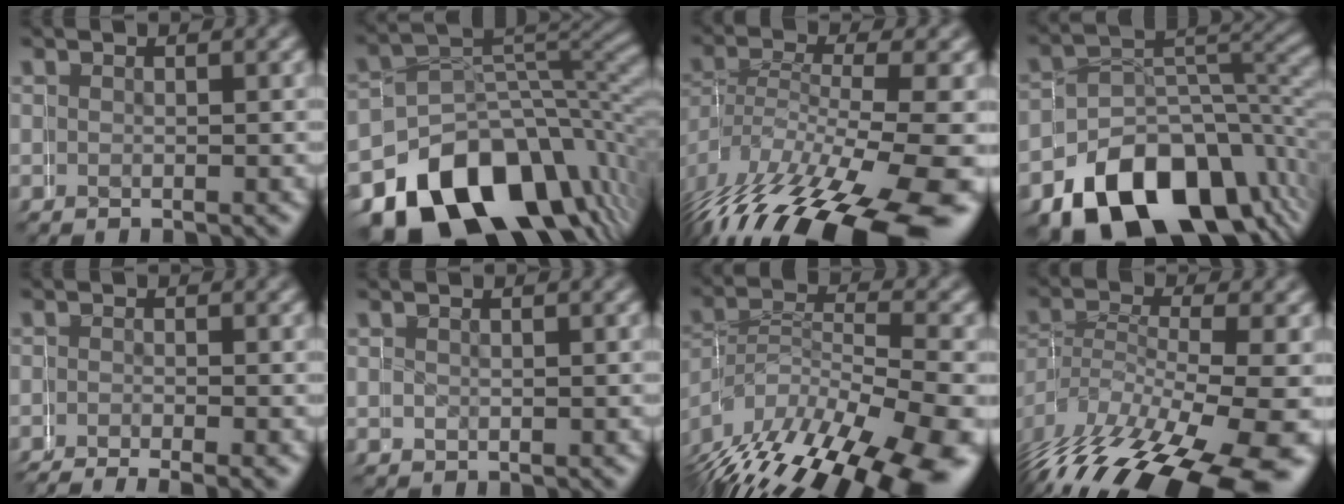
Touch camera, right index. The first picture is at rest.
{"total": 15.0, "force": [-8.0, 9.7, 8.1], "torque": [-0.122, -0.035, -0.116]}
{"total": 9.3, "force": [-4.2, 4.5, 6.9], "torque": [-0.121, -0.029, -0.041]}
{"total": 12.2, "force": [-7.4, 7.2, 6.4], "torque": [-0.077, -0.029, -0.107]}
{"total": 5.2, "force": [-4.7, 1.3, 1.7], "torque": [-0.020, -0.013, -0.064]}
{"total": 1.3, "force": [1.0, 0.3, -0.8], "torque": [0.009, -0.004, 0.020]}
{"total": 10.2, "force": [-6.1, 5.3, 6.1], "torque": [-0.114, -0.042, -0.074]}
{"total": 9.0, "force": [-3.7, 5.1, 6.5], "torque": [-0.120, -0.034, -0.035]}